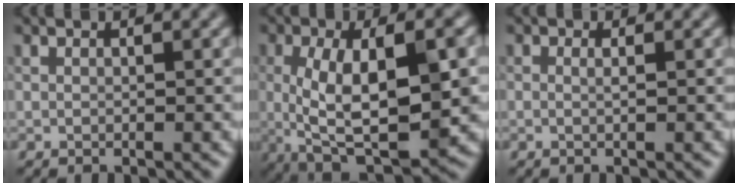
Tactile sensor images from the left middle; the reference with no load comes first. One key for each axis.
{"total": 8.2, "fx": -1.9, "fy": 2.5, "fz": 7.6, "tx": -0.148, "ty": -0.022, "tz": -0.002}
{"total": 1.0, "fx": -0.9, "fy": -0.4, "fz": -0.3, "tx": 0.005, "ty": -0.016, "tz": -0.014}